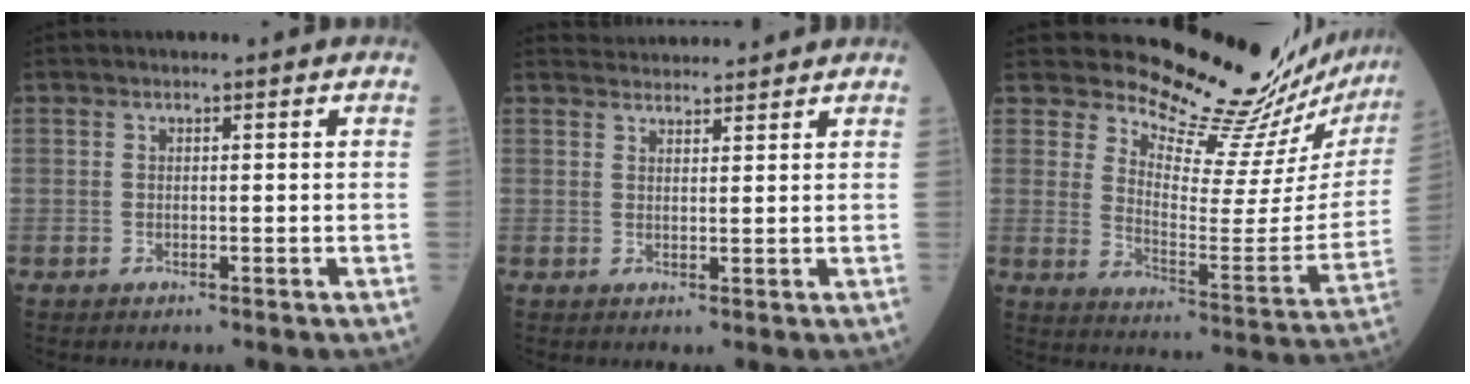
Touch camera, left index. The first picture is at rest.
{"total": 4.9, "force": [4.9, 0.4, 0.3], "torque": [-0.011, 0.030, 0.074]}
{"total": 19.1, "force": [18.4, 2.3, 4.9], "torque": [-0.075, -0.122, 0.228]}